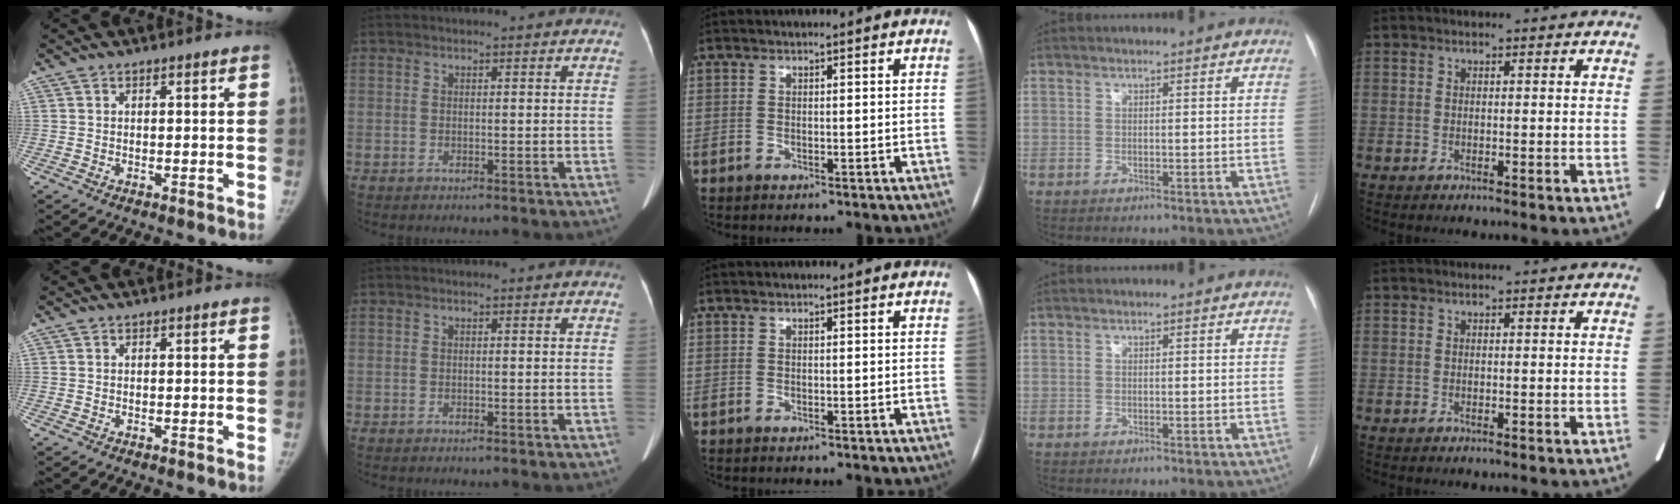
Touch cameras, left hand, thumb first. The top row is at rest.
{}